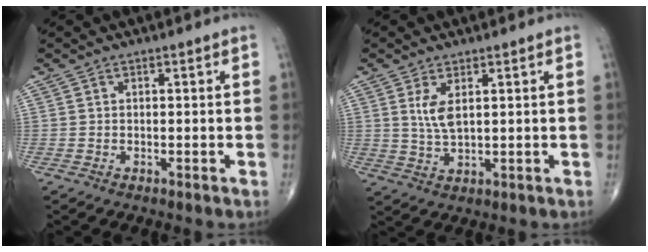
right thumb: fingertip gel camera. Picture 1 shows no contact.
{"total": 4.4, "force": [1.5, 1.7, 3.8], "torque": [-0.075, -0.012, 0.038]}